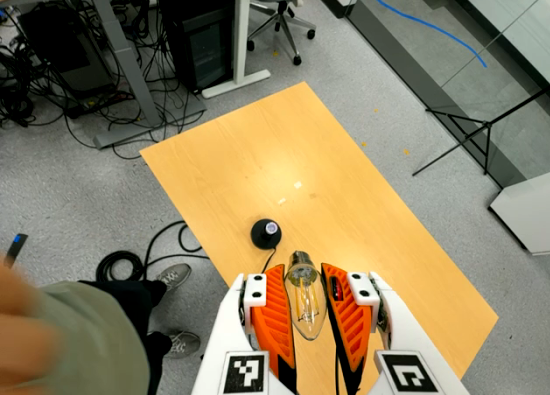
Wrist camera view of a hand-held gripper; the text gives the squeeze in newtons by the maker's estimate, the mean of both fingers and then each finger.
{"total": 16.6, "left": 16.8, "right": 16.4}